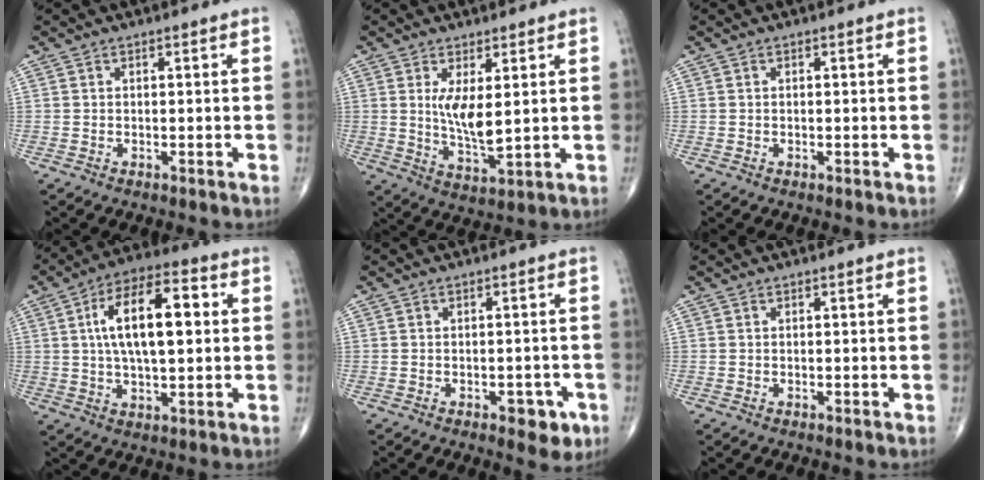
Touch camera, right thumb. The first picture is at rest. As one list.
[{"total": 7.2, "force": [1.6, 2.3, 6.6], "torque": [-0.120, -0.029, 0.040]}, {"total": 0.0}, {"total": 15.6, "force": [2.6, 6.9, 13.8], "torque": [-0.224, 0.018, 0.038]}, {"total": 4.6, "force": [-2.1, 2.5, 3.3], "torque": [-0.020, 0.008, -0.023]}, {"total": 0.0}]